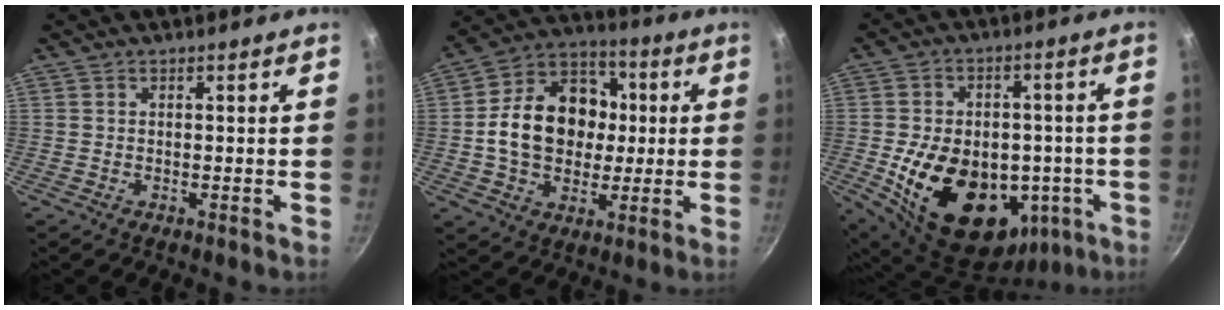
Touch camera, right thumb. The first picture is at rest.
{"total": 18.2, "force": [0.5, 14.2, 11.4], "torque": [-0.156, 0.031, 0.000]}
{"total": 24.3, "force": [-5.7, 16.9, 16.5], "torque": [-0.249, 0.024, -0.062]}